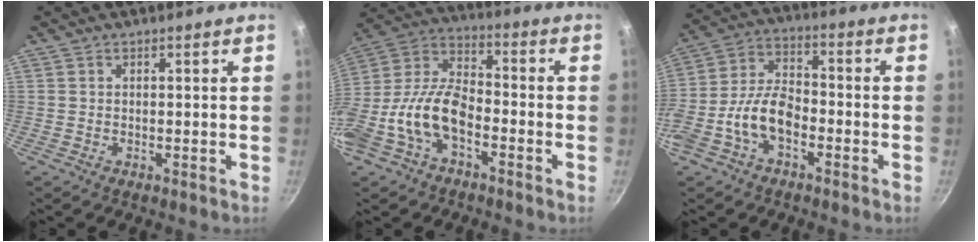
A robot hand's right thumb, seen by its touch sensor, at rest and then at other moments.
{"total": 14.9, "force": [-4.9, 8.6, 11.1], "torque": [-0.201, 0.054, -0.108]}
{"total": 10.3, "force": [-4.0, 6.0, 7.4], "torque": [-0.135, 0.048, -0.085]}